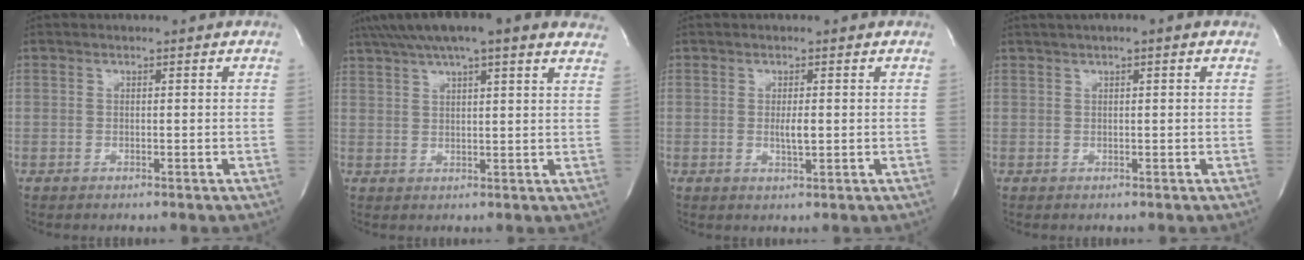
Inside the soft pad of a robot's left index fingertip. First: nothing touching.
{"total": 18.1, "force": [14.0, 3.1, 11.1], "torque": [-0.181, 0.057, 0.186]}
{"total": 2.1, "force": [0.1, 0.3, 2.1], "torque": [-0.041, -0.004, 0.003]}
{"total": 3.0, "force": [1.9, 0.2, 2.4], "torque": [-0.042, 0.021, 0.028]}